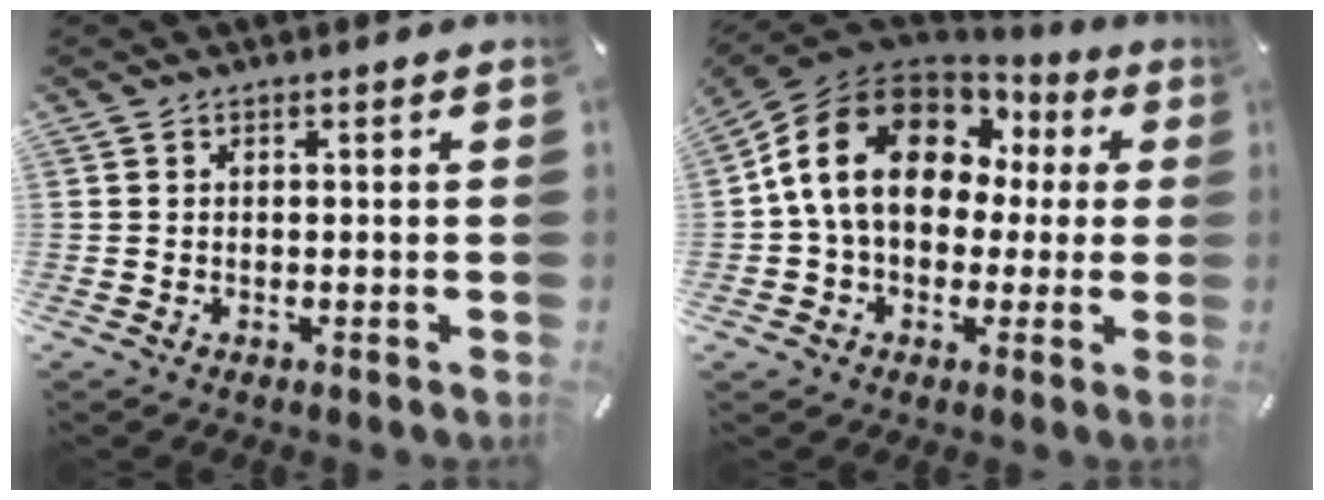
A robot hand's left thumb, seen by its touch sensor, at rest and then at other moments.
{"total": 18.5, "force": [3.6, 14.1, 11.4], "torque": [-0.239, -0.001, 0.063]}